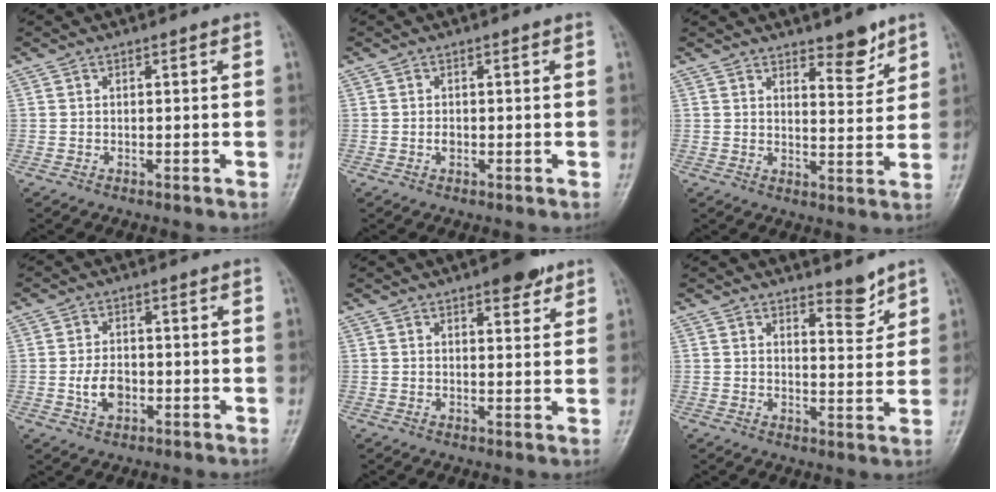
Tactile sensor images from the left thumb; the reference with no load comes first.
{"total": 1.0, "force": [-0.2, 0.7, 0.7], "torque": [-0.009, 0.001, -0.004]}
{"total": 5.8, "force": [4.2, 2.0, 3.4], "torque": [-0.030, -0.037, 0.063]}
{"total": 4.6, "force": [-1.0, 3.1, 3.3], "torque": [-0.053, 0.006, -0.017]}
{"total": 5.5, "force": [3.5, 2.1, 3.6], "torque": [-0.031, -0.016, 0.045]}
{"total": 4.4, "force": [3.6, 1.3, 2.2], "torque": [-0.017, -0.035, 0.054]}